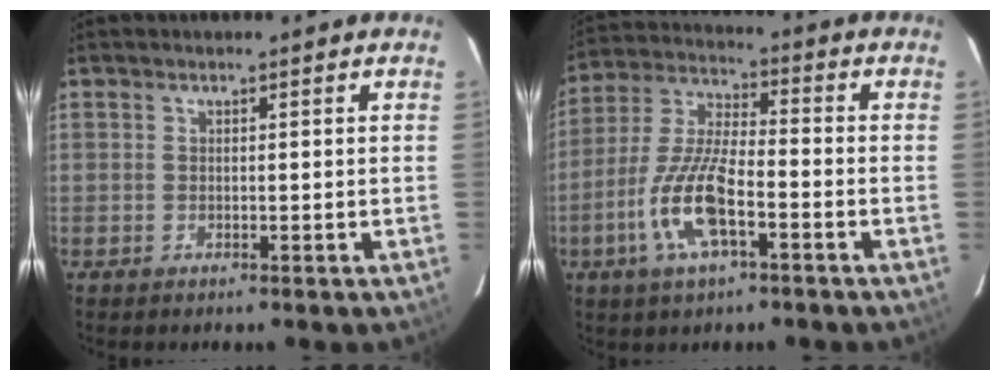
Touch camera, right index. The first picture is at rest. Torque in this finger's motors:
{"motor_torque": [1.83, -0.31, 0.94, 0.14]}